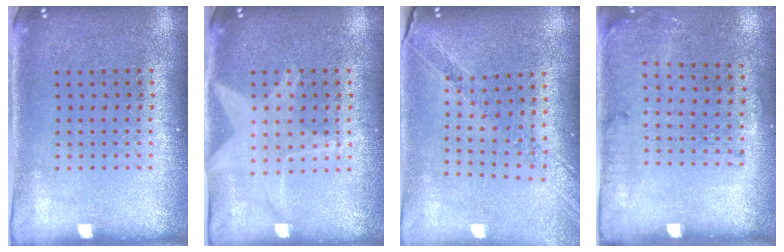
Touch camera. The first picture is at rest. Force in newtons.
{"total": 1.5, "press": 1.5, "slide": 0.4}
{"total": 1.2, "press": 1.2, "slide": 0.2}
{"total": 1.7, "press": 1.2, "slide": 1.2}